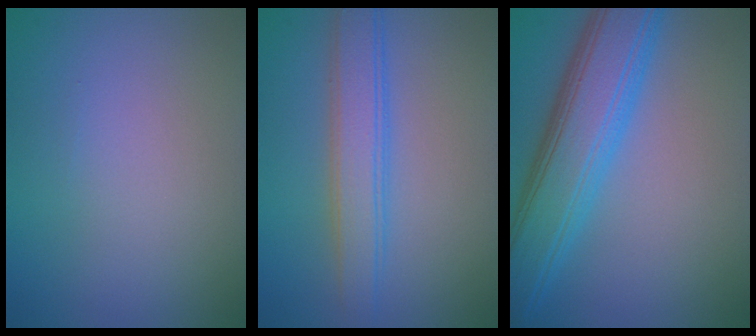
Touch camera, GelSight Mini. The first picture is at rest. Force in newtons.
{"total": 3.8, "press": 3.8, "slide": 0.1}
{"total": 8.0, "press": 8.0, "slide": 0.4}